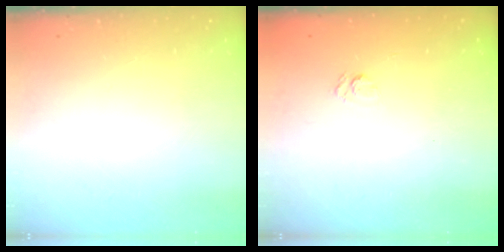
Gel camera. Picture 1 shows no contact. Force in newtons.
{"total": 2.5, "press": 2.1, "slide": 1.3}